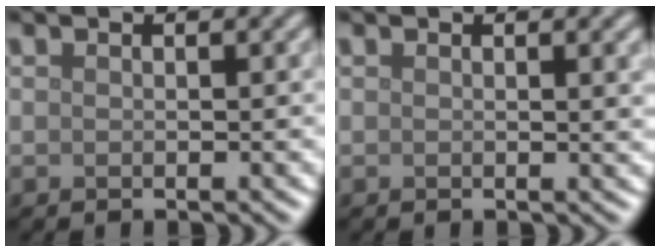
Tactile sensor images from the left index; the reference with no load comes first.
{"total": 1.7, "force": [0.5, 0.5, 1.5], "torque": [-0.013, 0.003, 0.005]}